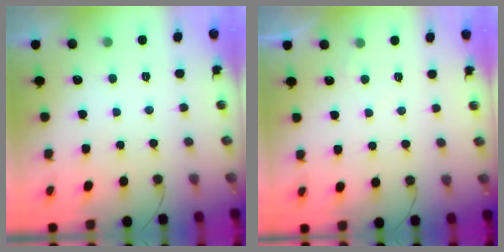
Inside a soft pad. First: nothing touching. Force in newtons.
{"total": 2.3, "press": 2.2, "slide": 0.3}